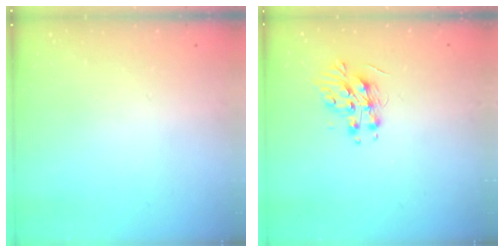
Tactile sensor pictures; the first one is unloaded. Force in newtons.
{"total": 11.1, "press": 11.1, "slide": 0.2}